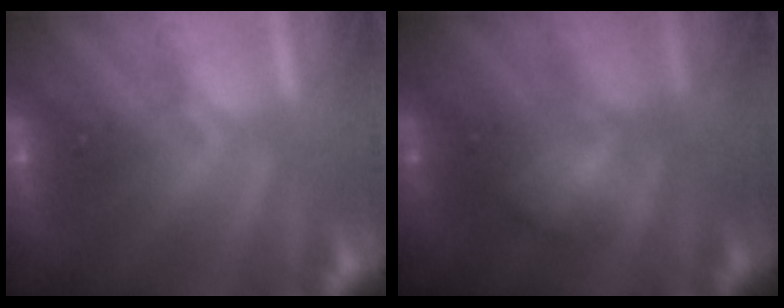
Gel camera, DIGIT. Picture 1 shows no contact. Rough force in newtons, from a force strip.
{"total": 2.0}